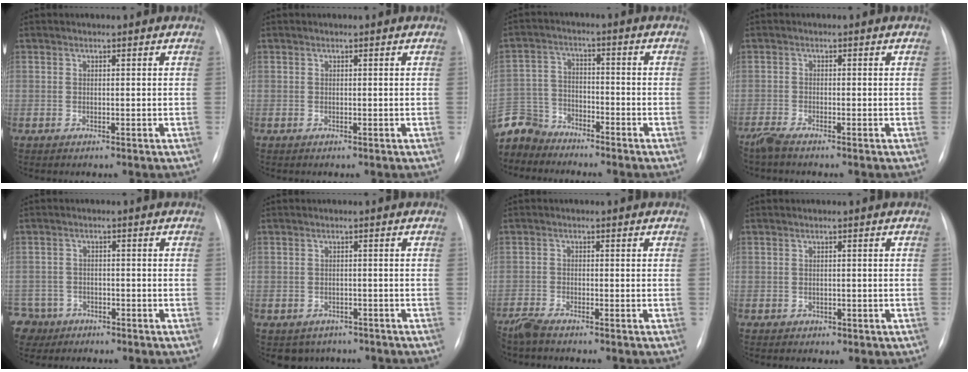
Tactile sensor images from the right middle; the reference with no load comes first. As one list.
[{"total": 0.0}, {"total": 9.5, "force": [-8.6, 4.0, 0.5], "torque": [-0.024, 0.009, -0.169]}, {"total": 2.3, "force": [-2.1, -0.1, 1.1], "torque": [-0.031, -0.008, -0.045]}, {"total": 6.8, "force": [-4.5, 5.1, 0.2], "torque": [-0.017, 0.003, -0.076]}, {"total": 3.9, "force": [-3.1, 2.3, 0.3], "torque": [0.002, 0.009, -0.039]}, {"total": 3.0, "force": [-2.7, -0.1, 1.2], "torque": [-0.029, -0.012, -0.056]}, {"total": 1.2, "force": [-0.5, 1.0, 0.6], "torque": [-0.008, 0.002, -0.001]}]